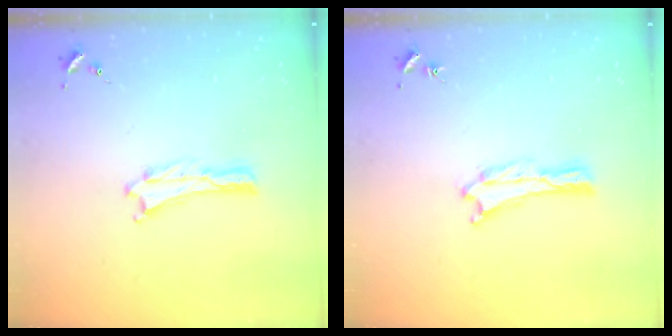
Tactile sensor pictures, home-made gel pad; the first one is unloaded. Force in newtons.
{"total": 0.0}